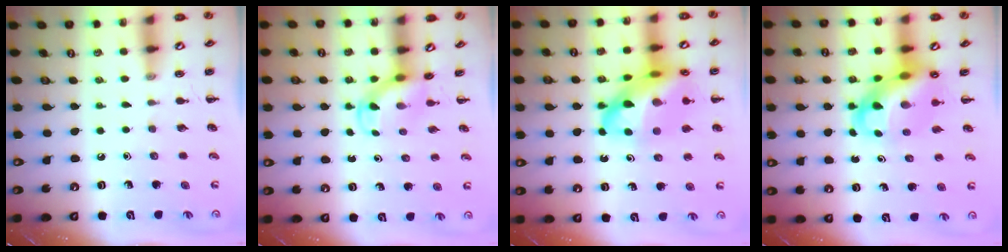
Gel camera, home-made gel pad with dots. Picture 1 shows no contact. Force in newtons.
{"total": 3.7, "press": 3.5, "slide": 1.3}
{"total": 22.0, "press": 21.5, "slide": 4.6}
{"total": 12.8, "press": 12.4, "slide": 3.2}